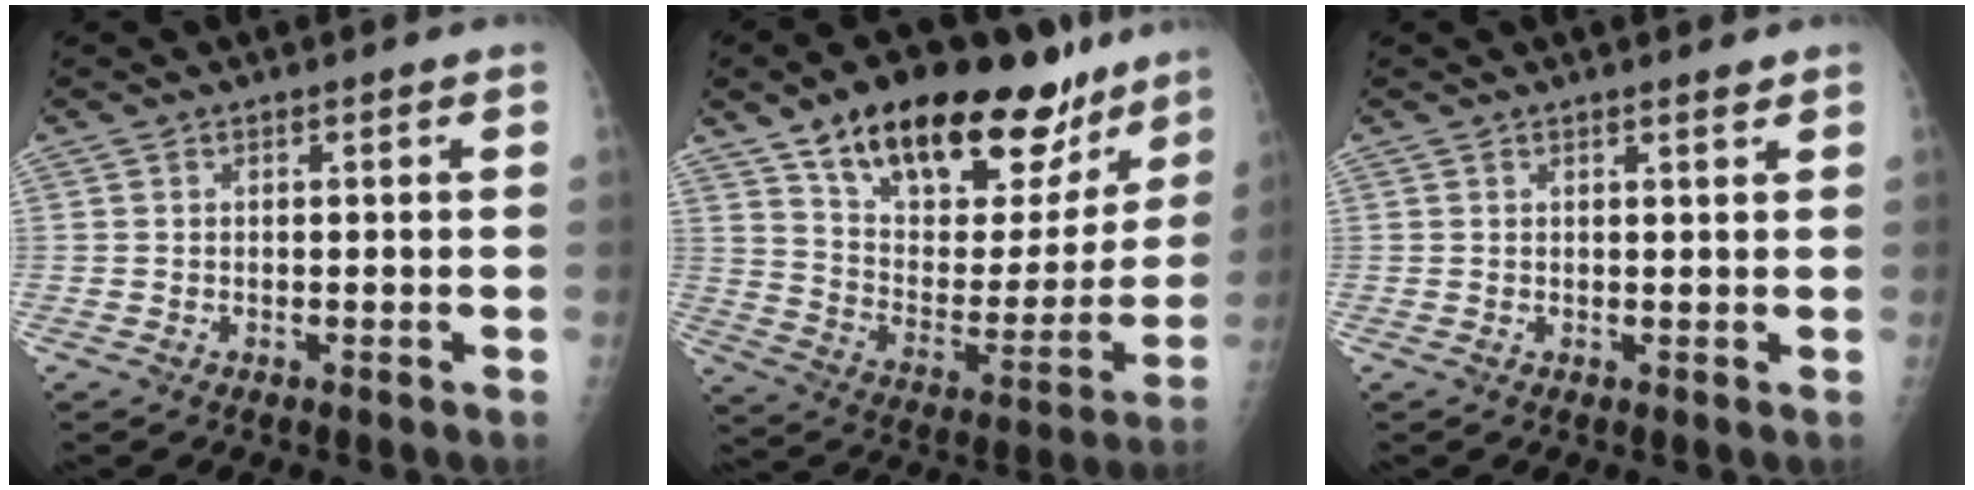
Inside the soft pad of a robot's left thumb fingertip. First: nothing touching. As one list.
[{"total": 29.8, "force": [19.7, 13.4, 17.8], "torque": [-0.231, -0.049, 0.314]}, {"total": 1.1, "force": [0.9, 0.1, 0.6], "torque": [-0.006, -0.007, 0.015]}]